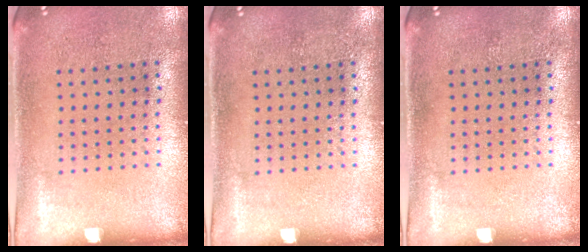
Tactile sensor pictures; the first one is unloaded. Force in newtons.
{"total": 0.0}
{"total": 0.0}